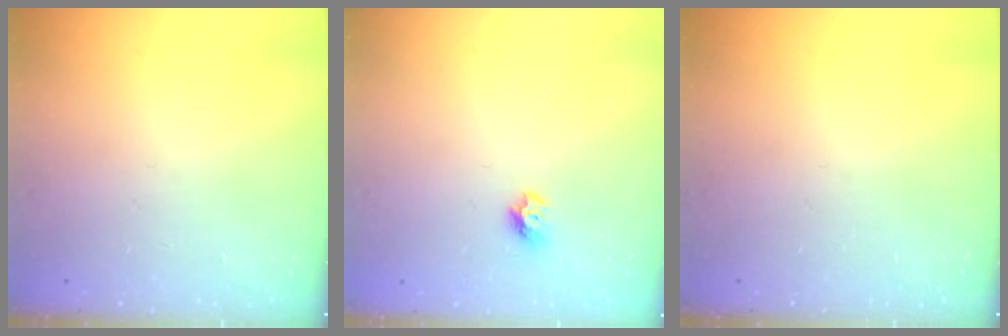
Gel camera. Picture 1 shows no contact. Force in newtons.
{"total": 7.0, "press": 7.0, "slide": 0.7}
{"total": 0.0}